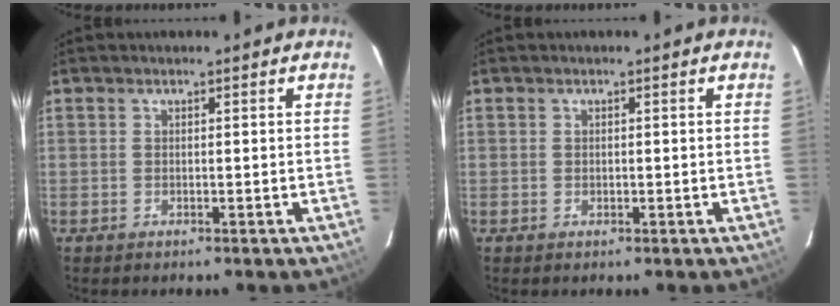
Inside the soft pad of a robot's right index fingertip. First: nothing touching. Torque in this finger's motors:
{"motor_torque": [-0.21, 0.14, -0.04, -0.01]}